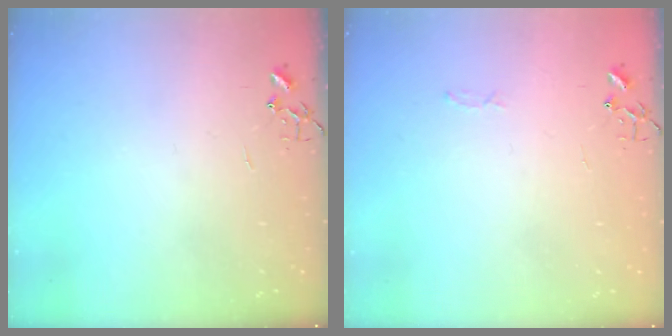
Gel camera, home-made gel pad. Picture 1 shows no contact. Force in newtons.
{"total": 2.8, "press": 2.8, "slide": 0.4}